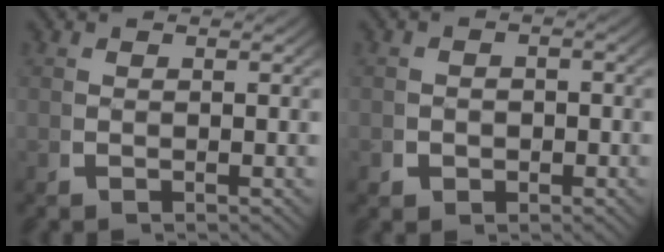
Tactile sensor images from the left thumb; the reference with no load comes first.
{"total": 1.8, "force": [-0.6, 1.6, 0.6], "torque": [-0.012, -0.008, -0.010]}